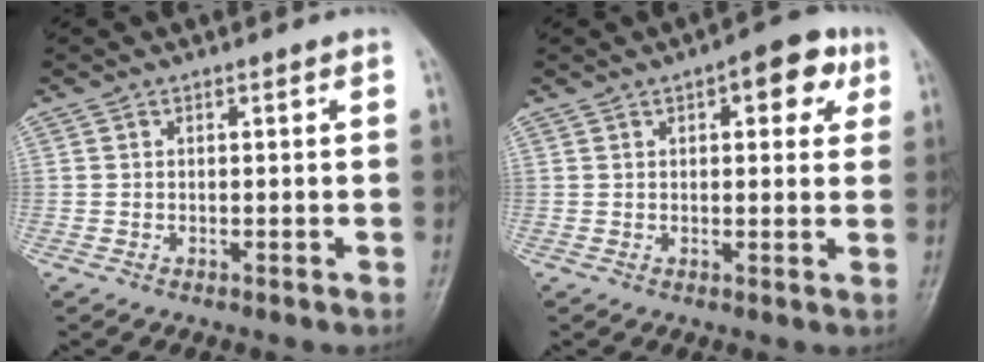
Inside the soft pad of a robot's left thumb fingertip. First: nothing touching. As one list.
[{"total": 7.8, "force": [3.3, 3.6, 6.1], "torque": [-0.045, -0.001, 0.031]}]